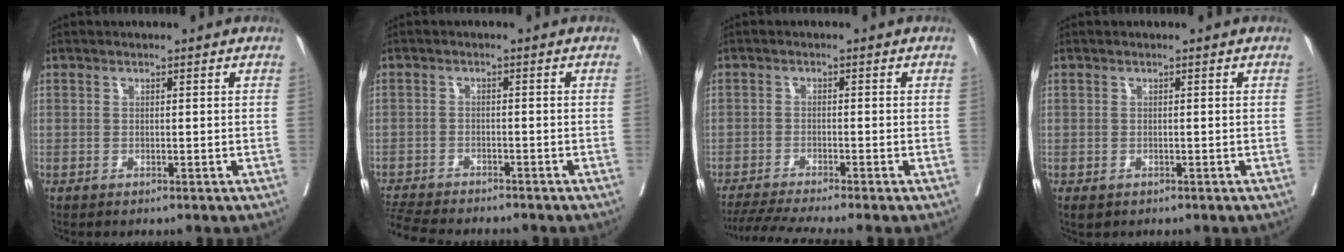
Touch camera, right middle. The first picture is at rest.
{"total": 9.4, "force": [-8.7, 1.1, 3.4], "torque": [-0.055, -0.010, -0.137]}
{"total": 7.4, "force": [-6.4, -1.3, 3.4], "torque": [-0.051, -0.020, -0.105]}
{"total": 1.3, "force": [-0.8, 0.9, 0.5], "torque": [-0.011, -0.002, -0.005]}